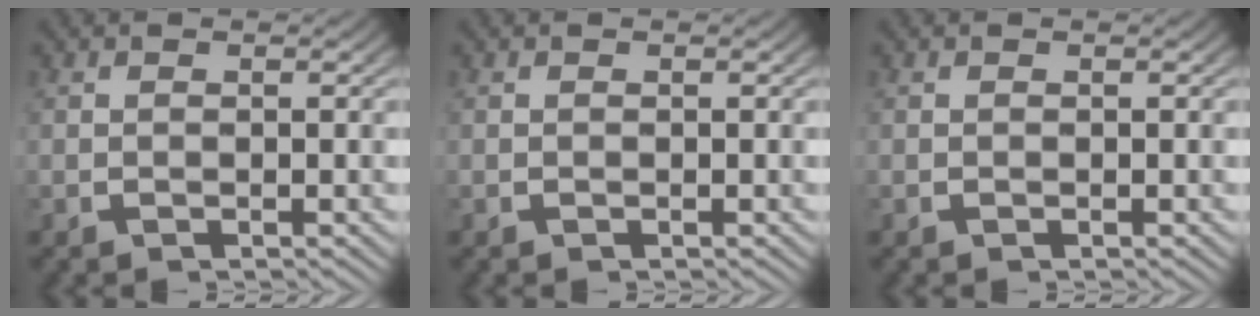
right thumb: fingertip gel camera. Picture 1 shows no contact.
{"total": 0.0}
{"total": 0.0}